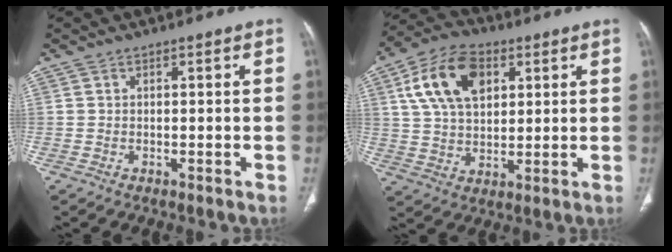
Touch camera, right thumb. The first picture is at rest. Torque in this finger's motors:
{"motor_torque": [-0.37, 1.14, 0.47, -0.40, 0.12]}